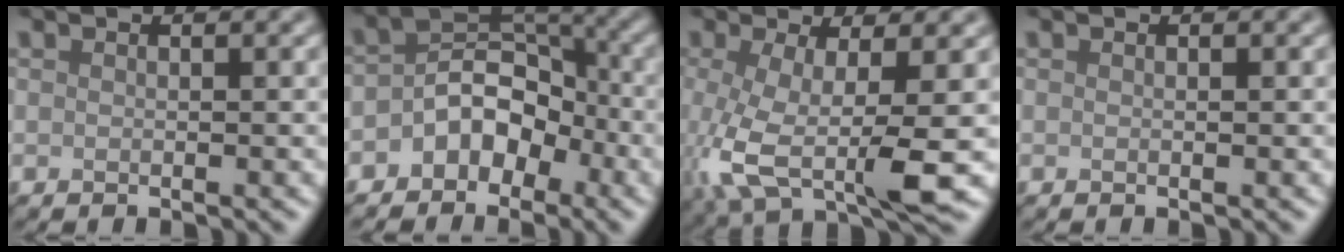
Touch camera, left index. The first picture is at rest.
{"total": 4.5, "force": [-2.0, 3.2, 2.4], "torque": [-0.027, 0.010, -0.040]}
{"total": 7.3, "force": [-1.3, 2.1, 6.9], "torque": [-0.139, -0.014, -0.023]}
{"total": 0.0}